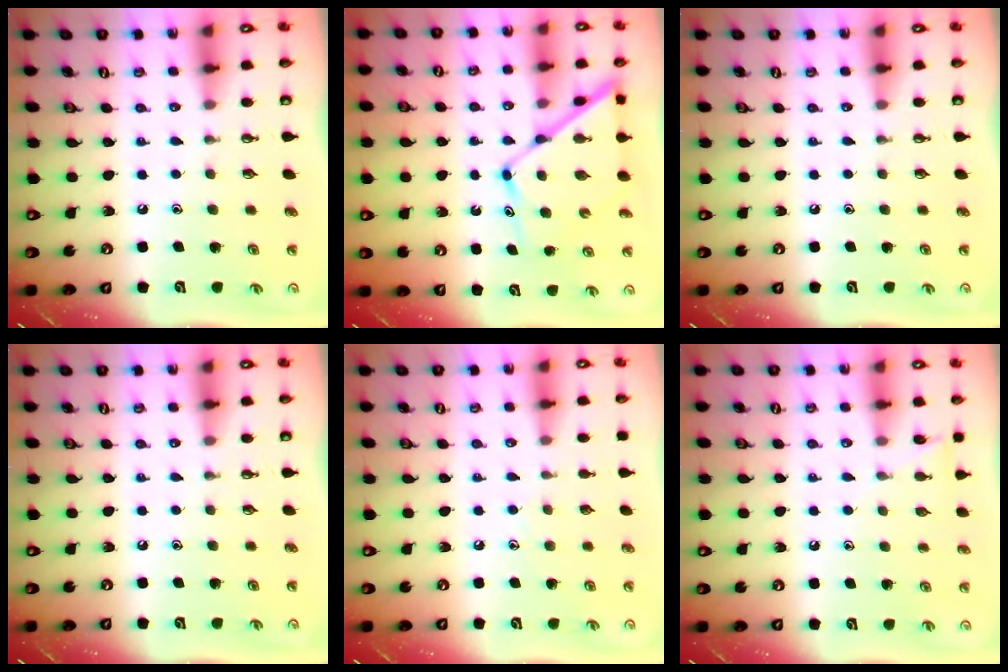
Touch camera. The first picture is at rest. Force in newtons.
{"total": 13.4, "press": 13.3, "slide": 1.2}
{"total": 0.0}
{"total": 0.0}
{"total": 5.5, "press": 5.5, "slide": 0.6}
{"total": 6.3, "press": 6.3, "slide": 0.6}